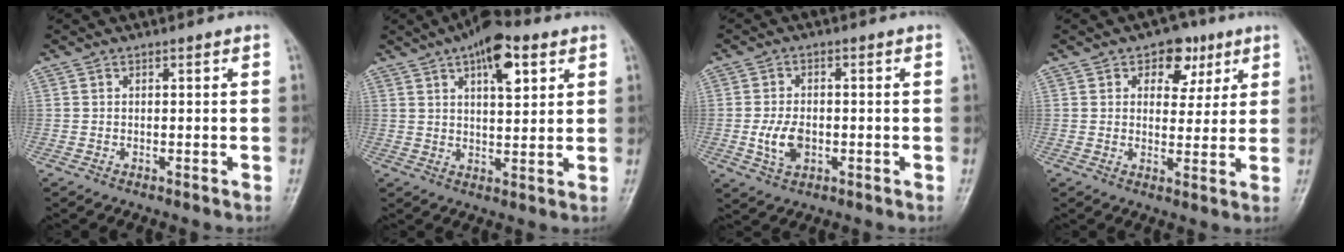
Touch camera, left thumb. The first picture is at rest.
{"total": 10.2, "force": [5.1, 4.2, 7.8], "torque": [-0.101, -0.013, 0.075]}
{"total": 5.6, "force": [-1.1, 3.6, 4.2], "torque": [-0.075, 0.003, -0.016]}
{"total": 7.1, "force": [3.5, 5.0, 3.7], "torque": [-0.009, -0.010, 0.044]}